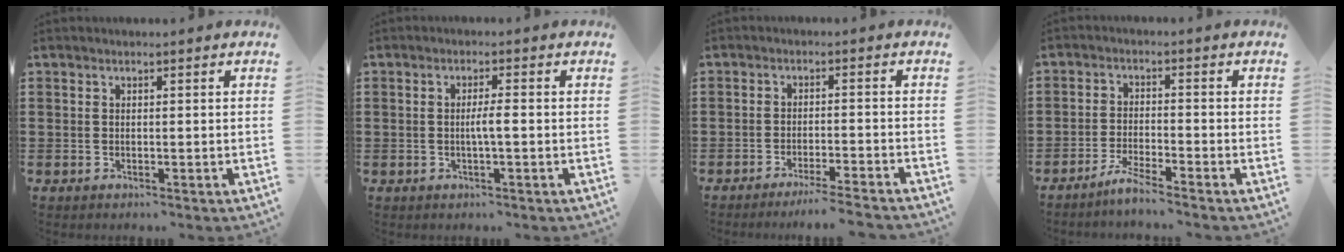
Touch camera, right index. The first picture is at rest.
{"total": 2.5, "force": [-0.3, 0.0, 2.5], "torque": [-0.045, -0.005, -0.008]}
{"total": 3.4, "force": [-3.0, -0.6, 1.4], "torque": [-0.022, -0.006, -0.059]}
{"total": 3.5, "force": [-3.2, -0.4, 1.4], "torque": [-0.032, -0.002, -0.063]}